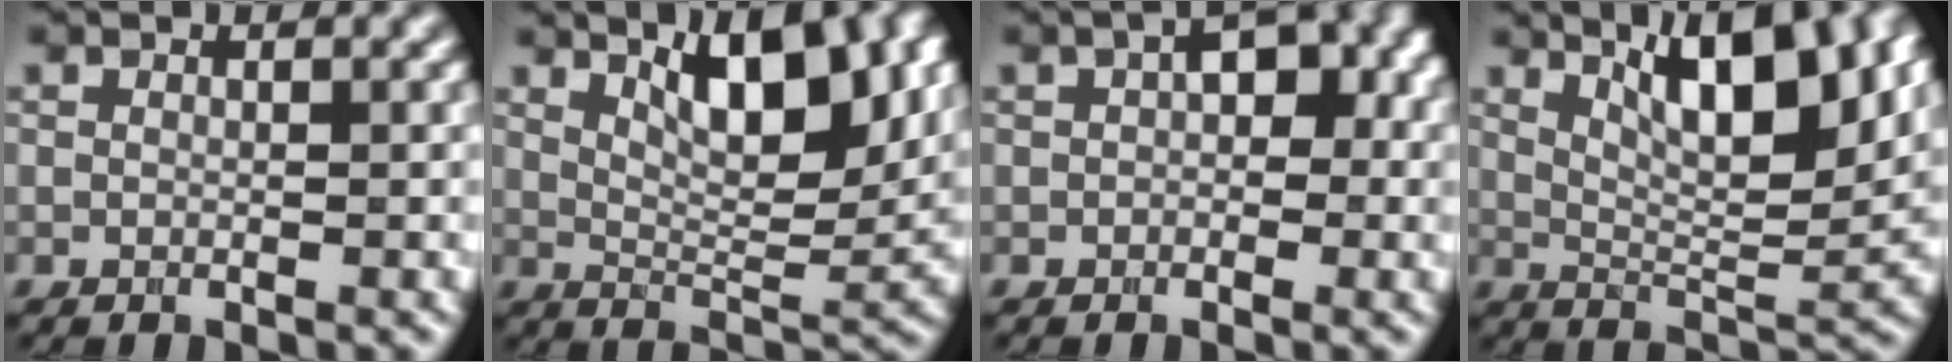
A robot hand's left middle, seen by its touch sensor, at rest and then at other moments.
{"total": 7.4, "force": [3.6, 2.6, 5.9], "torque": [-0.091, -0.006, 0.060]}
{"total": 4.3, "force": [0.8, 2.5, 3.4], "torque": [-0.038, 0.010, 0.002]}
{"total": 9.5, "force": [4.6, 2.9, 7.8], "torque": [-0.109, 0.006, 0.077]}